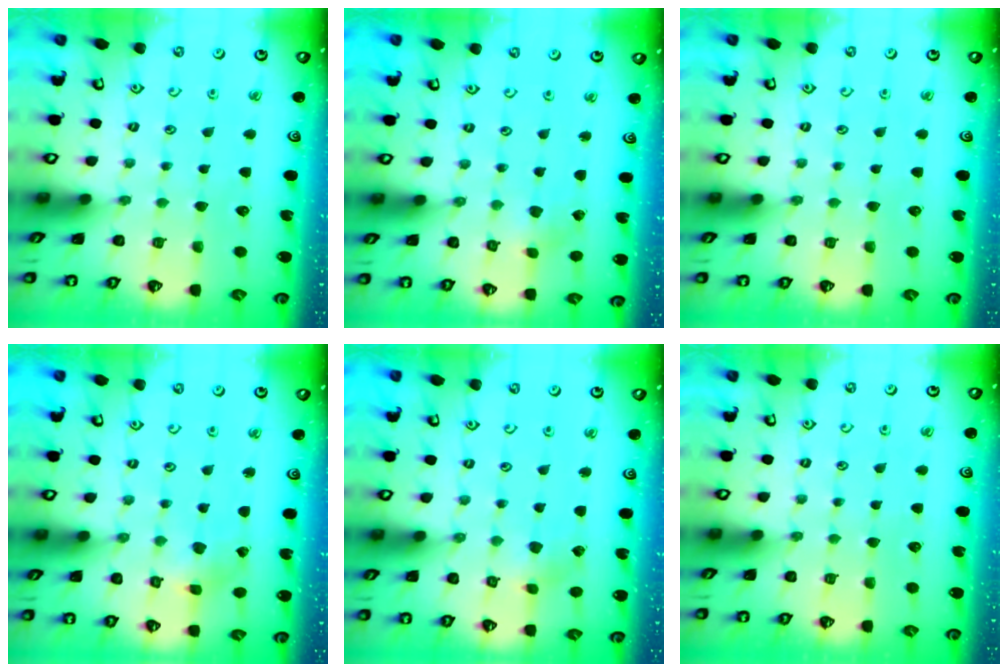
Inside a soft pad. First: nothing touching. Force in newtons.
{"total": 1.3, "press": 1.3, "slide": 0.2}
{"total": 0.0}
{"total": 1.4, "press": 1.4, "slide": 0.2}
{"total": 2.8, "press": 2.8, "slide": 0.1}
{"total": 0.0}